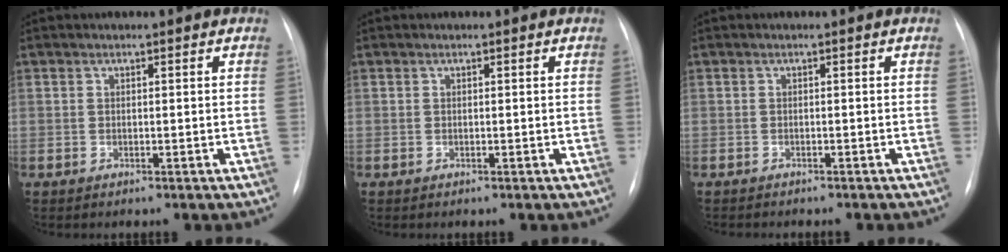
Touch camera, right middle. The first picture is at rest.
{"total": 0.0}
{"total": 3.4, "force": [-3.0, 0.8, 1.4], "torque": [-0.019, -0.005, -0.032]}